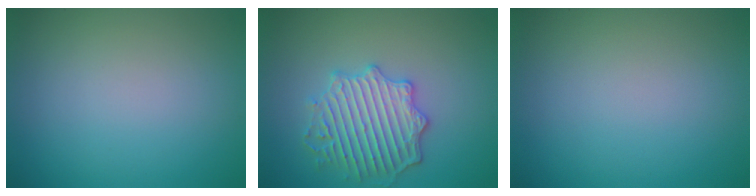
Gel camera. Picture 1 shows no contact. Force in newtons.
{"total": 4.2, "press": 4.1, "slide": 1.0}
{"total": 0.0}